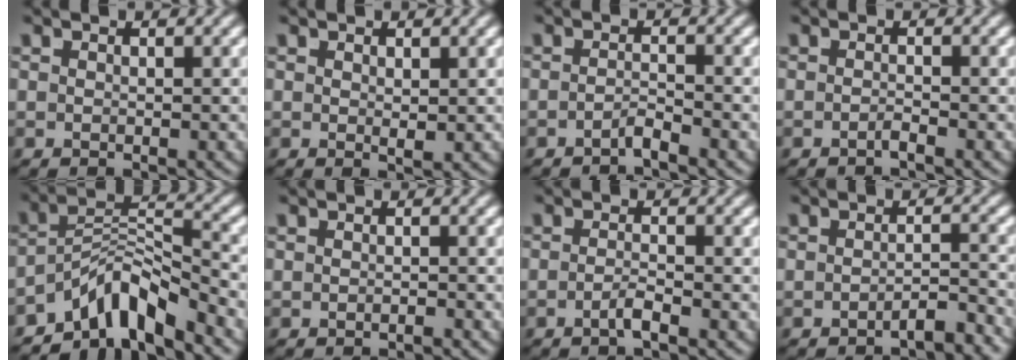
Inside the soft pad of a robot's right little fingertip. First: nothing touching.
{"total": 0.7, "force": [0.4, -0.3, 0.5], "torque": [-0.003, -0.007, 0.011]}
{"total": 1.7, "force": [-1.6, -0.4, 0.4], "torque": [0.000, -0.004, -0.030]}
{"total": 1.1, "force": [-1.0, -0.5, 0.2], "torque": [0.002, -0.002, -0.020]}
{"total": 9.5, "force": [-4.9, 5.8, 5.7], "torque": [-0.091, -0.028, -0.075]}
{"total": 0.8, "force": [-0.7, -0.3, -0.1], "torque": [0.001, -0.002, -0.010]}
{"total": 1.6, "force": [-1.3, -0.4, 0.8], "torque": [-0.007, -0.004, -0.024]}
{"total": 2.6, "force": [-2.4, -0.3, 0.9], "torque": [-0.002, -0.004, -0.042]}